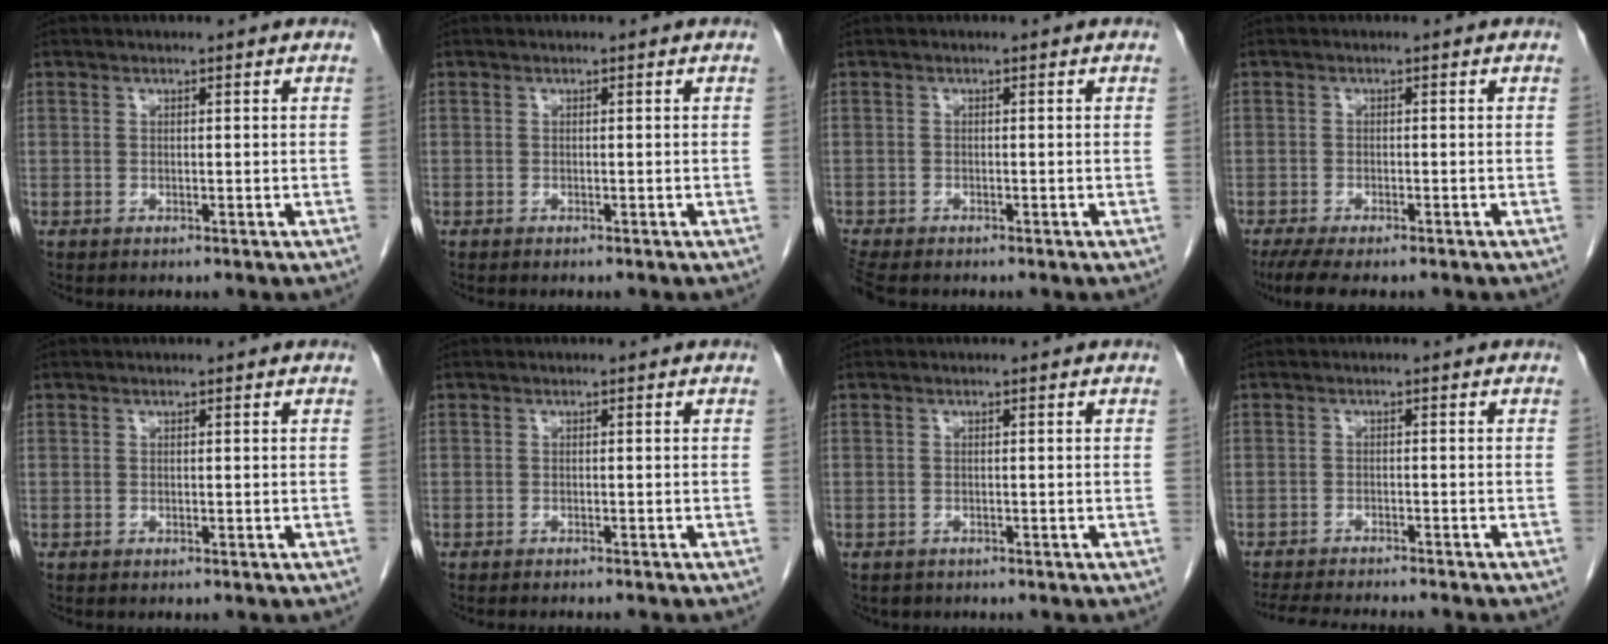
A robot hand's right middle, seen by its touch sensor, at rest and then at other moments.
{"total": 0.8, "force": [-0.7, 0.1, 0.4], "torque": [-0.004, -0.001, -0.008]}
{"total": 3.4, "force": [-2.9, 0.9, 1.5], "torque": [-0.035, -0.012, -0.051]}
{"total": 7.0, "force": [-5.6, 1.5, 3.9], "torque": [-0.061, -0.016, -0.087]}
{"total": 0.0}
{"total": 3.7, "force": [-3.4, 0.3, 1.5], "torque": [-0.017, -0.003, -0.042]}
{"total": 1.7, "force": [-1.3, 1.1, 0.2], "torque": [-0.011, 0.000, -0.017]}
{"total": 11.1, "force": [-10.1, 0.9, 4.4], "torque": [-0.060, -0.014, -0.140]}